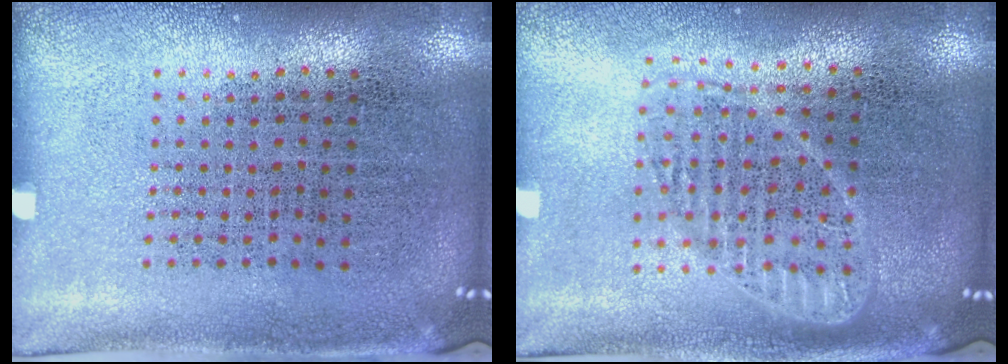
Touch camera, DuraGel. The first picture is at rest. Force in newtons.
{"total": 1.8, "press": 1.5, "slide": 0.9}